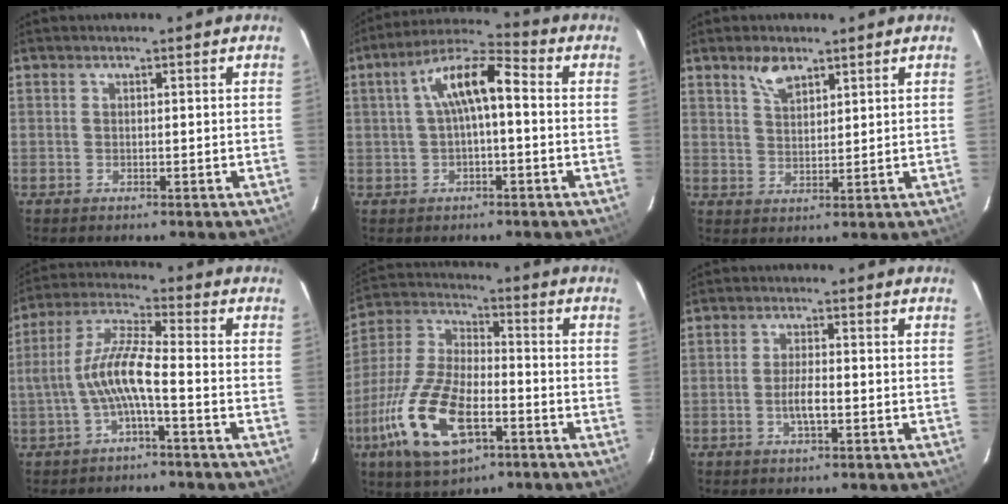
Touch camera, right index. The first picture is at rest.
{"total": 9.3, "force": [0.6, 3.0, 8.8], "torque": [-0.166, 0.029, 0.010]}
{"total": 4.4, "force": [3.1, 2.0, 2.4], "torque": [-0.042, 0.005, 0.058]}
{"total": 8.7, "force": [-2.6, 1.1, 8.2], "torque": [-0.187, 0.015, -0.047]}
{"total": 18.3, "force": [-8.0, 7.7, 14.5], "torque": [-0.320, -0.017, -0.149]}
{"total": 3.6, "force": [-1.2, 0.9, 3.3], "torque": [-0.065, -0.003, -0.020]}